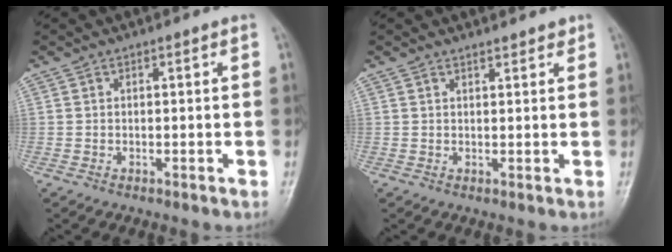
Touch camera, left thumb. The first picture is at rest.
{"total": 1.8, "force": [1.6, 0.6, 0.5], "torque": [0.002, -0.008, 0.021]}